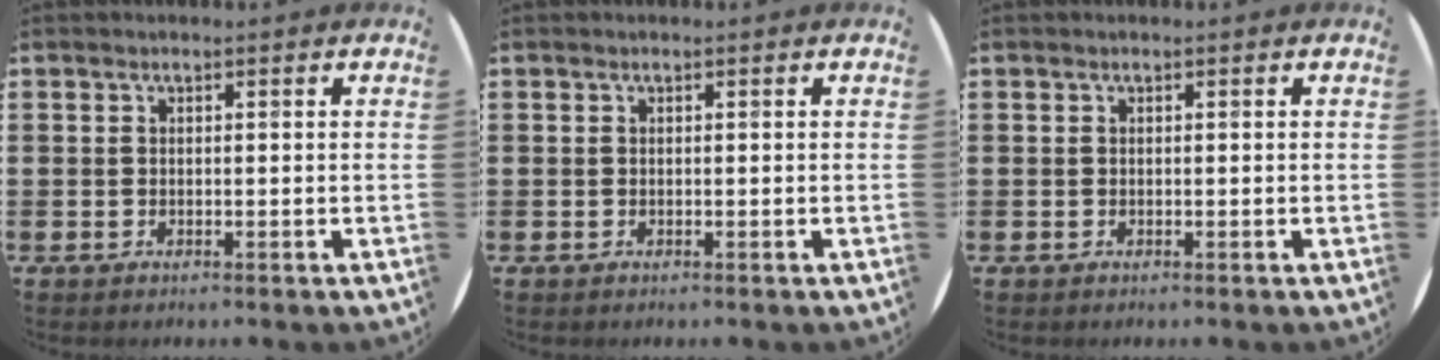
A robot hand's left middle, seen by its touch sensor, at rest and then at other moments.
{"total": 0.0}
{"total": 0.0}